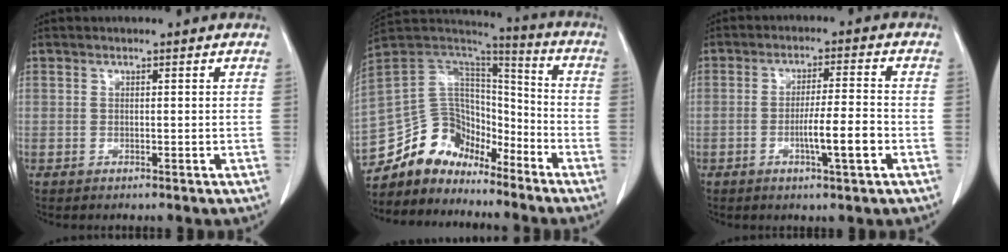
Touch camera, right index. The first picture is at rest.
{"total": 14.2, "force": [-11.8, 7.2, 3.3], "torque": [-0.054, 0.076, -0.215]}
{"total": 6.4, "force": [-2.1, 0.1, 6.1], "torque": [-0.102, -0.002, -0.034]}